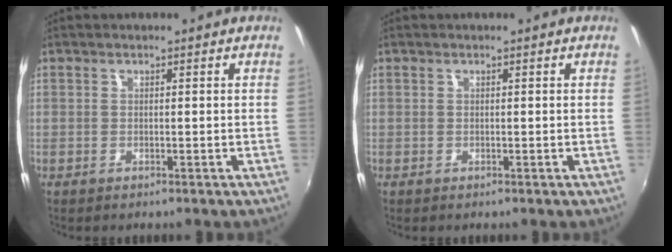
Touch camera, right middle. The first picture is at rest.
{"total": 0.0}